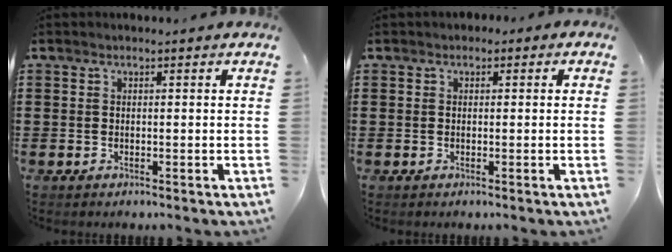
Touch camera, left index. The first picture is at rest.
{"total": 0.8, "force": [0.0, 0.8, 0.3], "torque": [-0.007, 0.005, -0.001]}